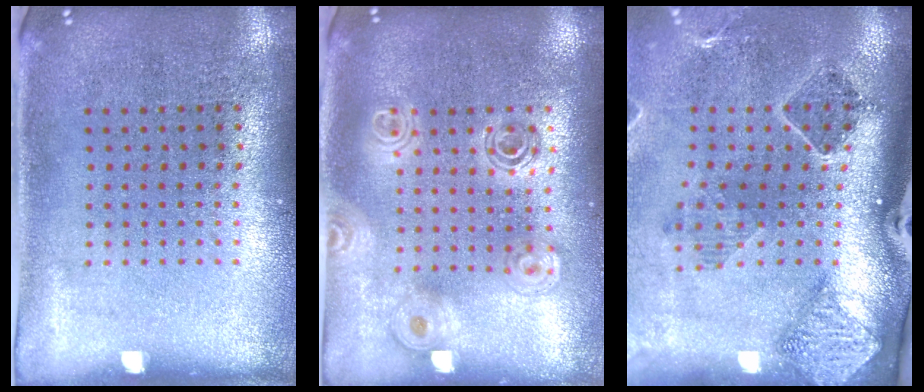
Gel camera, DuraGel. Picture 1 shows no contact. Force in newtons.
{"total": 1.7, "press": 1.5, "slide": 0.8}
{"total": 1.8, "press": 1.6, "slide": 0.7}